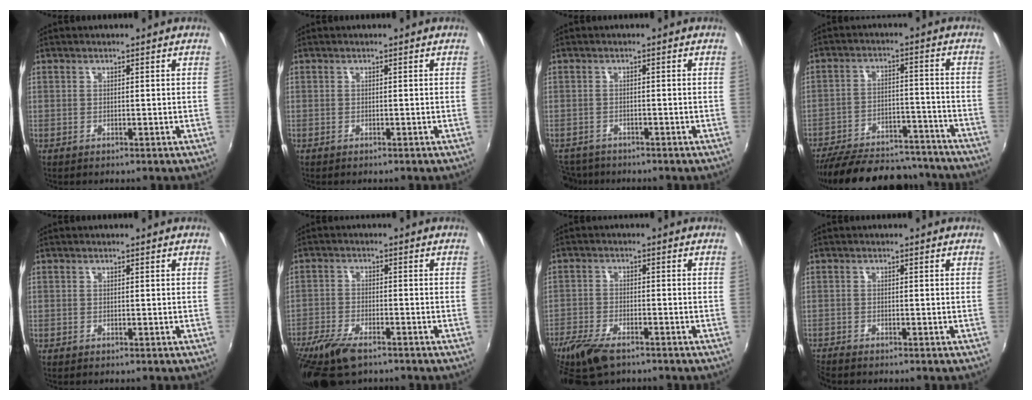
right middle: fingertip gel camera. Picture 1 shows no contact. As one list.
[{"total": 0.0}, {"total": 5.5, "force": [-4.8, 2.4, 1.3], "torque": [-0.047, -0.014, -0.083]}, {"total": 26.3, "force": [-22.7, 8.3, 10.4], "torque": [-0.209, 0.004, -0.302]}, {"total": 0.0}, {"total": 12.1, "force": [-8.7, 4.4, 7.1], "torque": [-0.171, -0.036, -0.164]}, {"total": 10.4, "force": [-7.8, 3.8, 5.8], "torque": [-0.146, -0.029, -0.147]}, {"total": 2.4, "force": [-2.3, 0.2, 0.7], "torque": [-0.022, -0.015, -0.047]}]